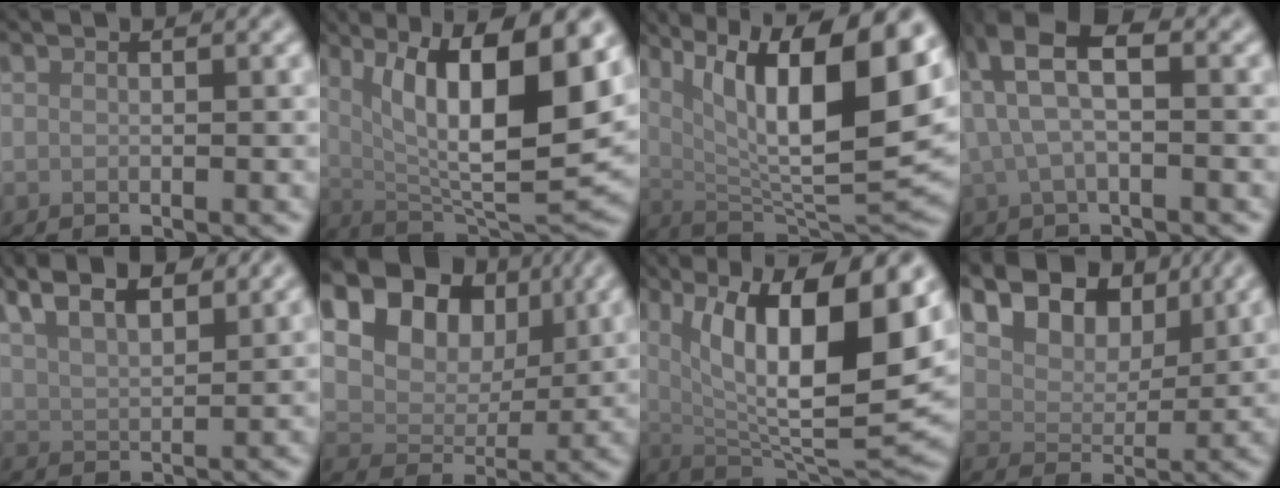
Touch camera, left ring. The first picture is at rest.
{"total": 13.2, "force": [4.1, 4.0, 11.9], "torque": [-0.175, -0.012, 0.074]}
{"total": 14.9, "force": [5.5, 4.6, 13.1], "torque": [-0.203, -0.005, 0.096]}
{"total": 6.4, "force": [2.3, 2.8, 5.3], "torque": [-0.106, 0.017, 0.039]}
{"total": 7.4, "force": [5.2, 2.8, 4.4], "torque": [-0.076, 0.032, 0.065]}
{"total": 17.4, "force": [8.9, 12.3, 8.6], "torque": [-0.193, 0.044, 0.163]}
{"total": 14.6, "force": [4.7, 4.6, 13.0], "torque": [-0.190, -0.009, 0.082]}
{"total": 9.4, "force": [5.6, 5.8, 4.7], "torque": [-0.095, 0.012, 0.090]}